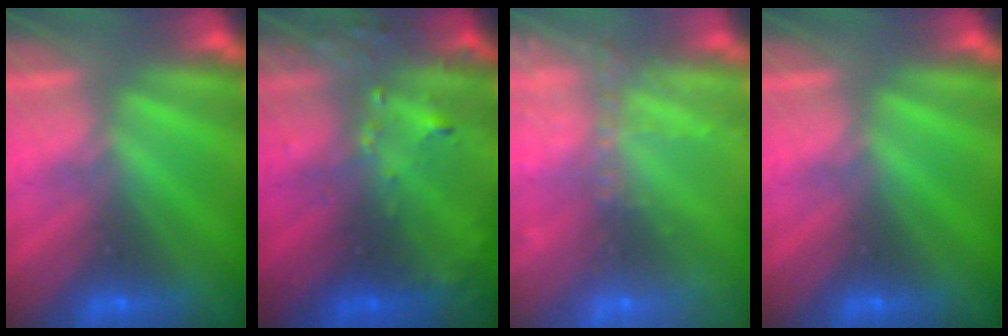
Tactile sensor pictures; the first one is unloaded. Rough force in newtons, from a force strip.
{"total": 5.8}
{"total": 10.8}
{"total": 0.0}